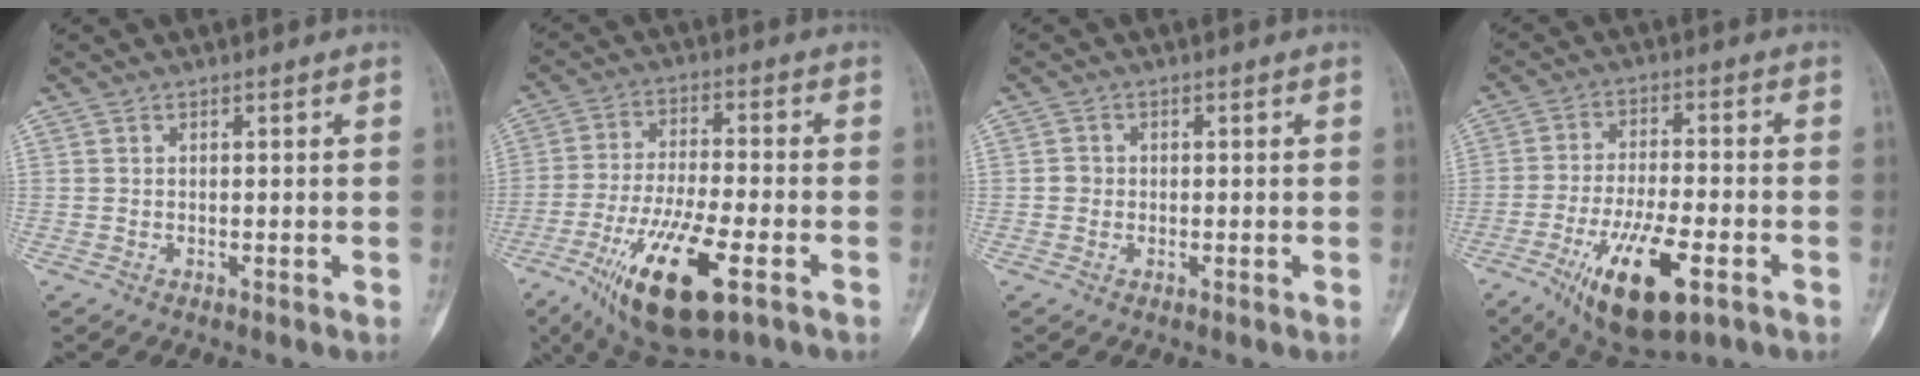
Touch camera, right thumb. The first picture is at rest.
{"total": 18.3, "force": [-8.1, 5.6, 15.4], "torque": [-0.306, 0.004, -0.134]}
{"total": 1.5, "force": [-0.2, 1.4, 0.4], "torque": [0.000, 0.005, -0.005]}
{"total": 15.6, "force": [-6.9, 5.5, 12.9], "torque": [-0.228, 0.010, -0.108]}